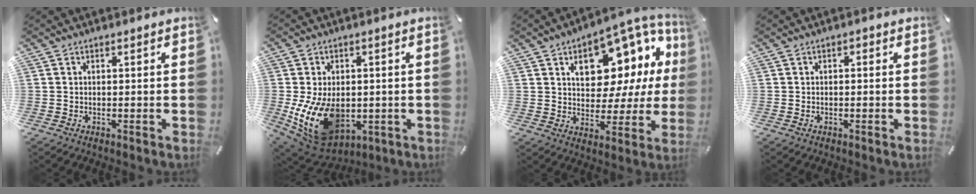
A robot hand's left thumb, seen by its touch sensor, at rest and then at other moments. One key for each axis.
{"total": 16.0, "fx": -2.6, "fy": 11.2, "fz": 11.1, "tx": -0.209, "ty": -0.001, "tz": -0.032}
{"total": 13.6, "fx": 6.9, "fy": 8.9, "fz": 7.6, "tx": -0.103, "ty": -0.053, "tz": 0.120}
{"total": 0.8, "fx": -0.3, "fy": 0.6, "fz": 0.5, "tx": -0.010, "ty": 0.001, "tz": -0.006}